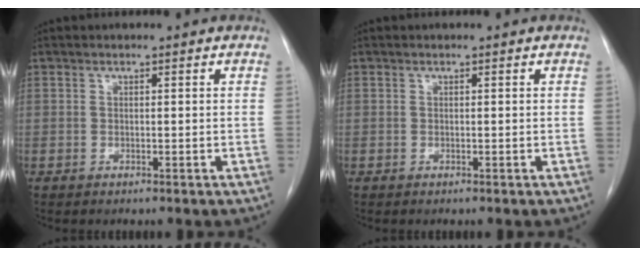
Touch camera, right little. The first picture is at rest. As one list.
[{"total": 0.0}]